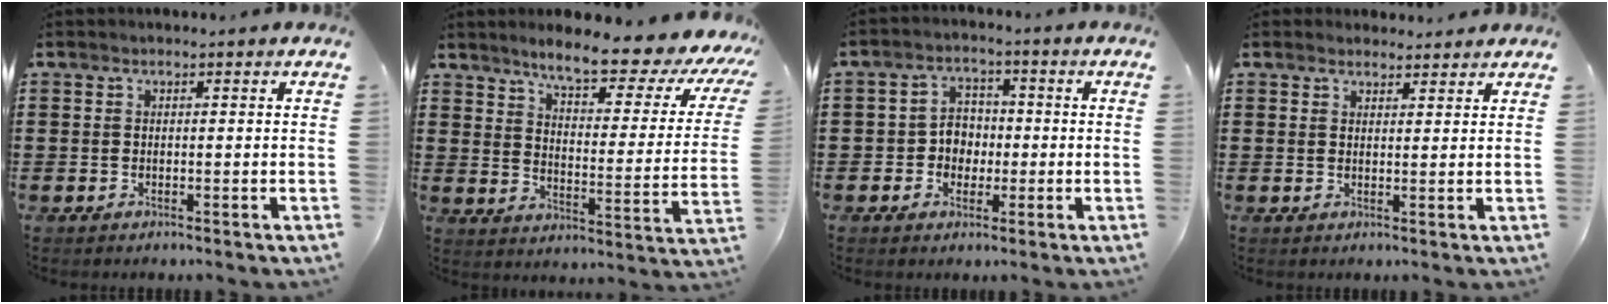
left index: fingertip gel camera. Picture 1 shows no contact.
{"total": 8.9, "force": [7.3, 0.9, 5.0], "torque": [-0.094, -0.052, 0.114]}
{"total": 4.2, "force": [-0.8, 3.7, 1.7], "torque": [-0.044, 0.009, -0.019]}
{"total": 2.3, "force": [2.2, 0.7, 0.1], "torque": [-0.007, 0.002, 0.043]}